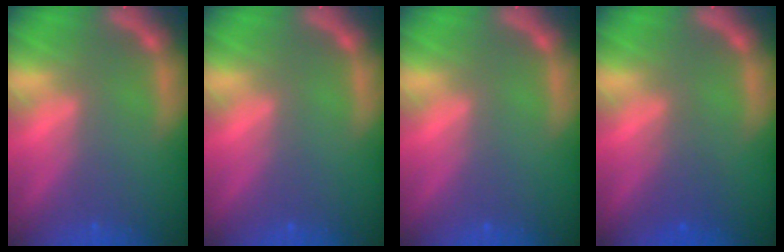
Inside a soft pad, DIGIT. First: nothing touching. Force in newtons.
{"total": 0.0}
{"total": 0.0}
{"total": 1.9}